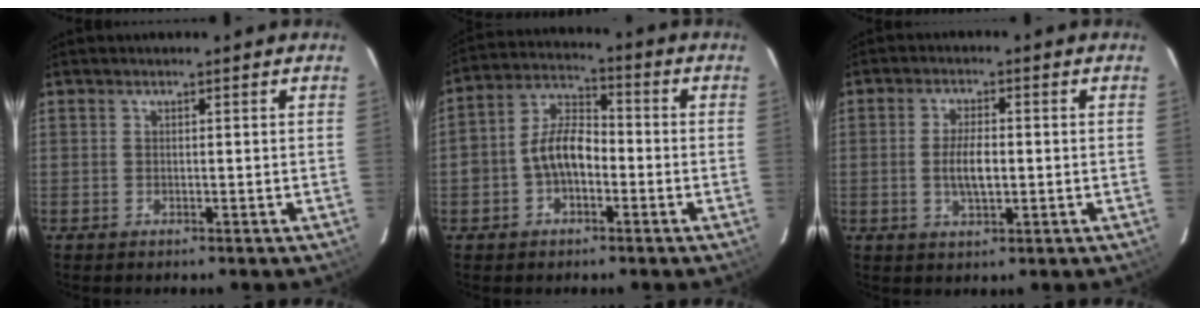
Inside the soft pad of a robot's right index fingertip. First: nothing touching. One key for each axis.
{"total": 8.5, "fx": -2.3, "fy": 5.3, "fz": 6.3, "tx": -0.124, "ty": 0.027, "tz": -0.038}
{"total": 5.3, "fx": -0.5, "fy": 2.0, "fz": 4.9, "tx": -0.096, "ty": -0.001, "tz": -0.006}